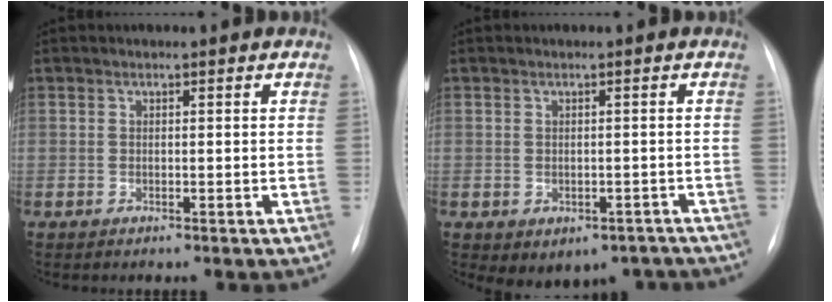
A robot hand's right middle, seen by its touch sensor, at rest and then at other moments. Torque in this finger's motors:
{"motor_torque": [1.13, -1.03, 0.35, 0.05]}